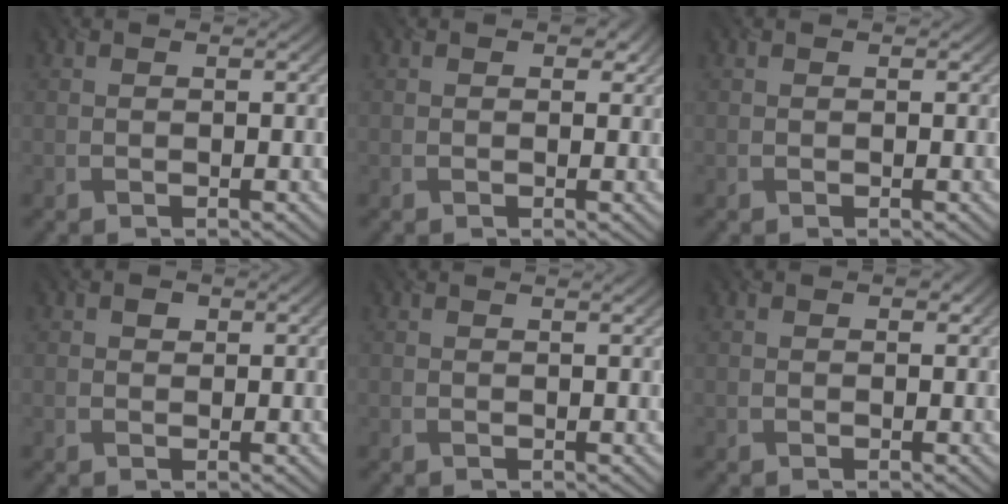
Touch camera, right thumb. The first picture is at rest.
{"total": 0.9, "force": [0.4, 0.7, 0.4], "torque": [-0.004, -0.005, 0.008]}
{"total": 0.0}
{"total": 0.7, "force": [0.4, 0.6, 0.1], "torque": [0.000, -0.003, 0.005]}
{"total": 0.8, "force": [0.7, -0.2, 0.3], "torque": [-0.004, 0.001, 0.009]}
{"total": 0.6, "force": [0.3, 0.4, 0.3], "torque": [0.000, -0.002, 0.006]}